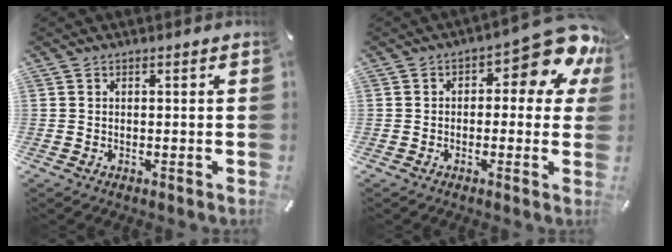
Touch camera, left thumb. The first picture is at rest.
{"total": 11.6, "force": [5.8, 4.5, 8.9], "torque": [-0.114, -0.051, 0.095]}